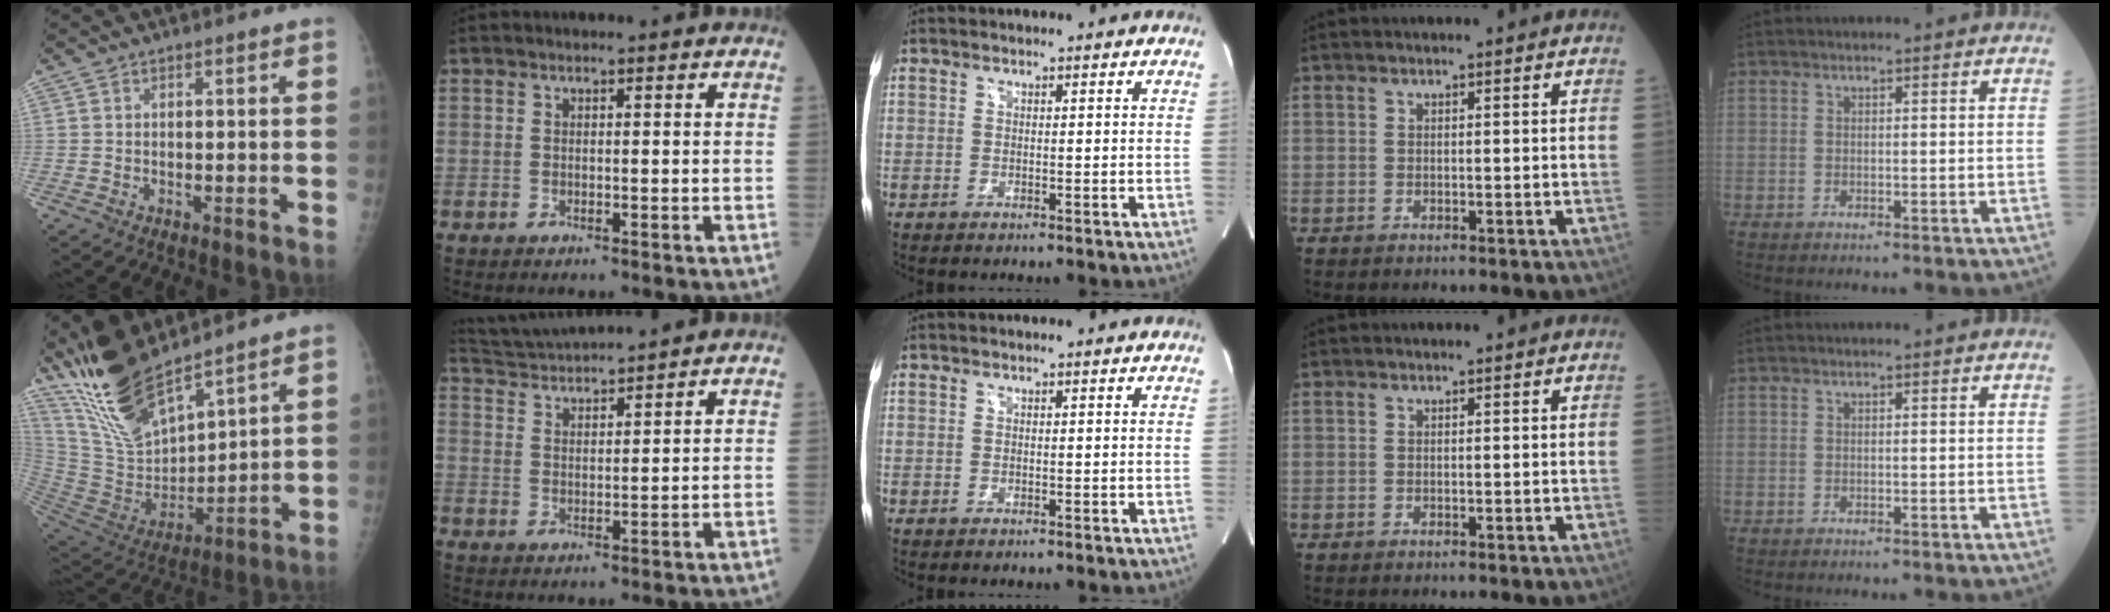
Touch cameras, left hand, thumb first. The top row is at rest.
{"thumb": {"total": 17.3, "force": [14.4, 4.5, 8.3], "torque": [-0.129, -0.078, 0.293]}, "index": {"total": 6.9, "force": [6.7, -1.5, 1.2], "torque": [-0.034, 0.013, 0.127]}}